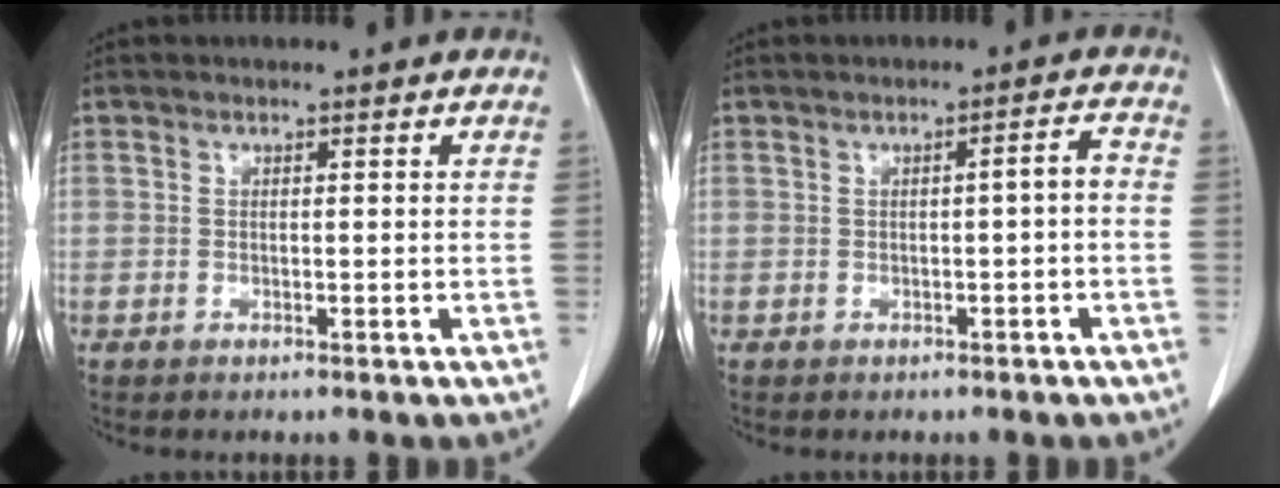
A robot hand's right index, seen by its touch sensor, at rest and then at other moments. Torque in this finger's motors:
{"motor_torque": [0.36, -0.23, 0.13, 0.04]}